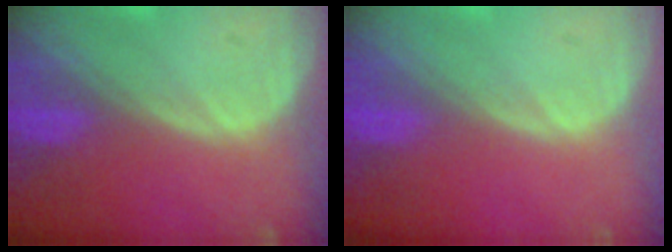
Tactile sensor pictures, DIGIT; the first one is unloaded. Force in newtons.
{"total": 0.0}